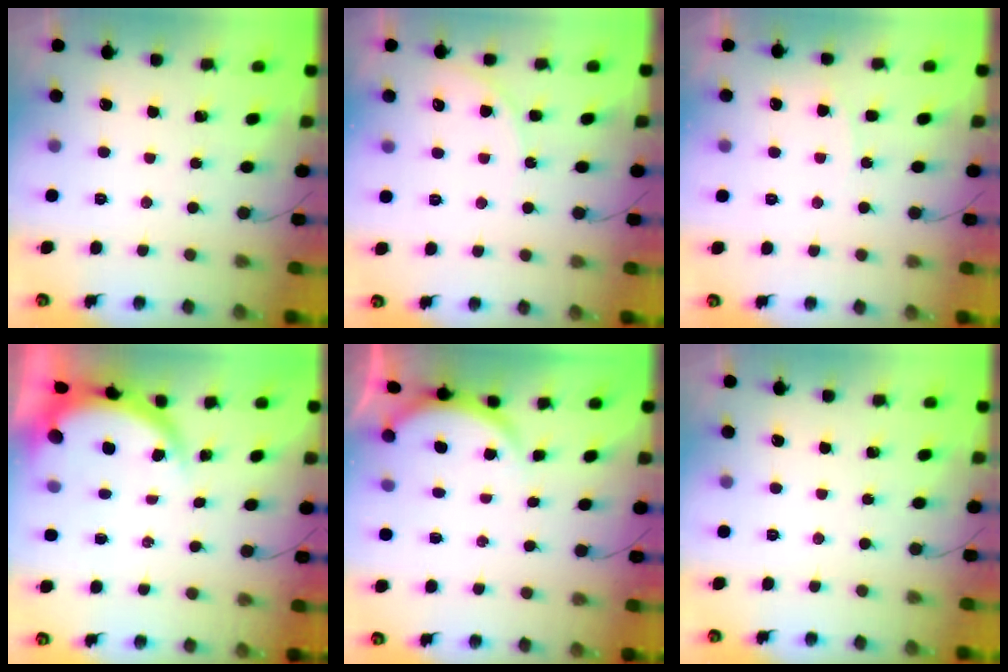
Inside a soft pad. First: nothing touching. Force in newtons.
{"total": 5.6, "press": 5.6, "slide": 0.2}
{"total": 4.8, "press": 4.8, "slide": 0.7}
{"total": 5.2, "press": 5.1, "slide": 0.5}
{"total": 3.2, "press": 3.2, "slide": 0.4}
{"total": 0.0}